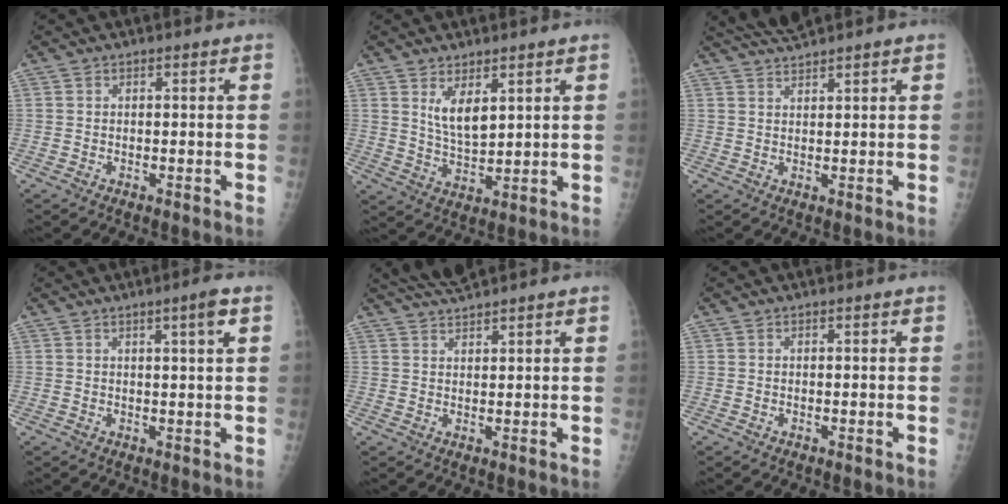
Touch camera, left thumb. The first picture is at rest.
{"total": 6.1, "force": [3.0, 2.6, 4.7], "torque": [-0.075, -0.030, 0.066]}
{"total": 3.4, "force": [3.2, -0.7, 0.6], "torque": [-0.014, -0.003, 0.069]}
{"total": 3.5, "force": [1.7, -0.2, 3.0], "torque": [-0.048, -0.007, 0.029]}
{"total": 3.9, "force": [3.7, -0.5, 1.0], "torque": [-0.022, -0.004, 0.076]}
{"total": 0.0}